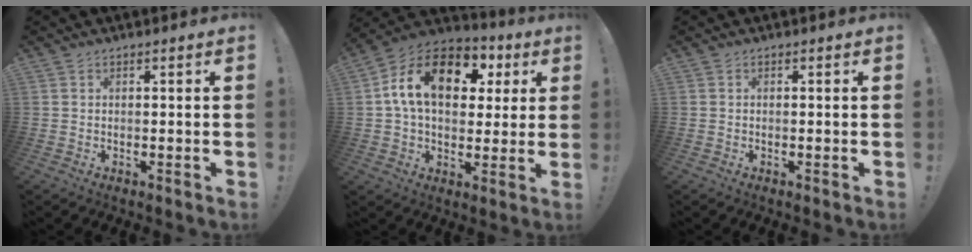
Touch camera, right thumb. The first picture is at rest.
{"total": 18.0, "force": [5.2, 11.7, 12.7], "torque": [-0.219, 0.001, 0.093]}
{"total": 0.0}